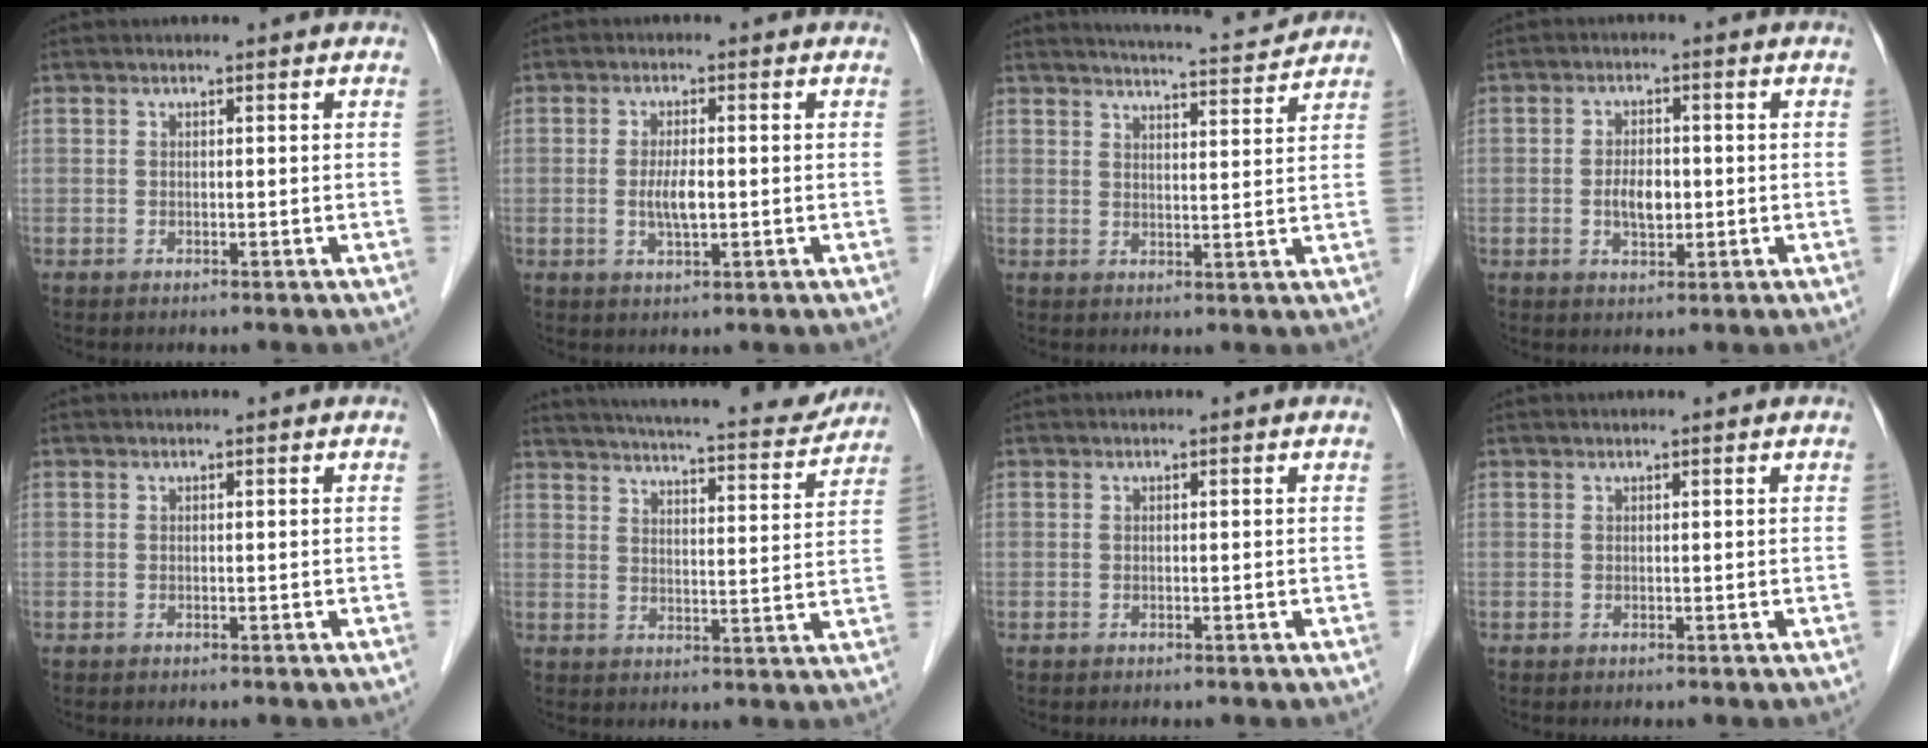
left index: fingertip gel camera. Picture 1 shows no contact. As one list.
[{"total": 3.4, "force": [-0.4, 0.8, 3.3], "torque": [-0.068, -0.004, -0.007]}, {"total": 9.2, "force": [9.0, -0.1, 2.0], "torque": [-0.037, 0.001, 0.117]}, {"total": 4.0, "force": [-0.6, 2.1, 3.3], "torque": [-0.062, 0.001, -0.008]}, {"total": 0.0}, {"total": 20.5, "force": [18.6, 2.8, 8.1], "torque": [-0.128, -0.013, 0.239]}, {"total": 0.0}, {"total": 0.7, "force": [0.6, 0.0, 0.3], "torque": [-0.006, 0.008, 0.011]}]